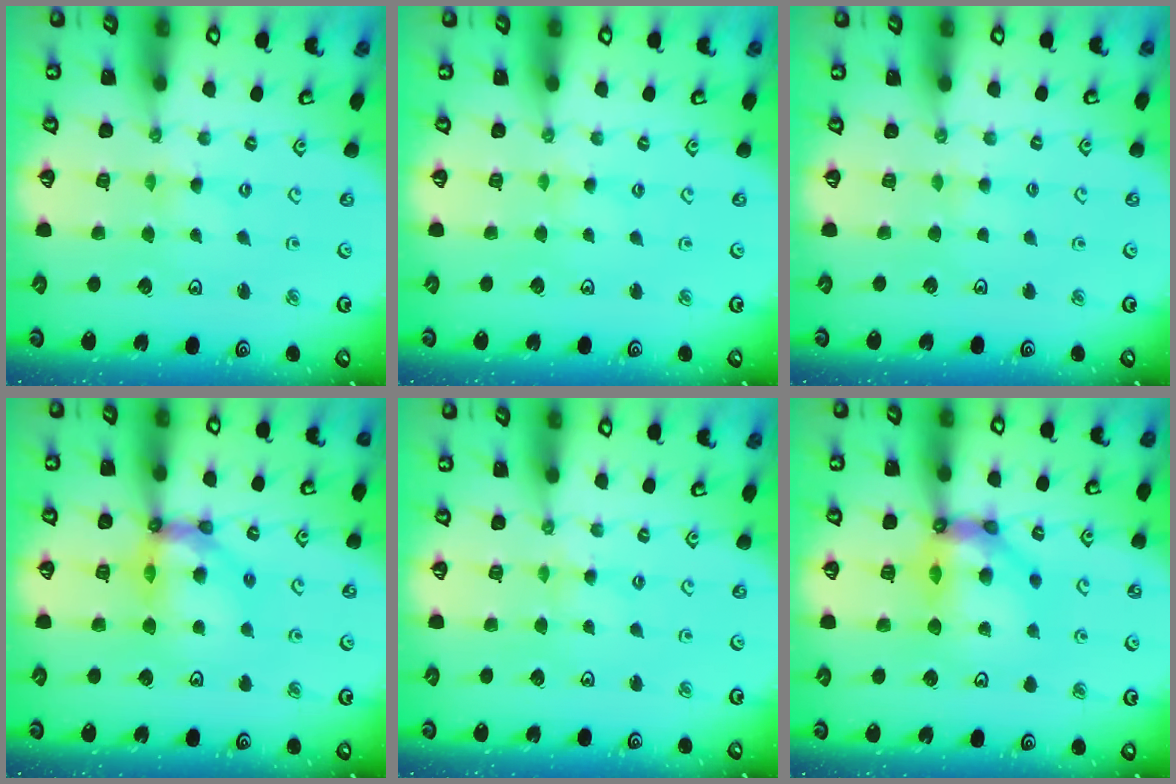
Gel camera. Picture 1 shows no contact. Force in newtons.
{"total": 1.0, "press": 0.9, "slide": 0.2}
{"total": 3.2, "press": 3.2, "slide": 0.5}
{"total": 11.9, "press": 11.8, "slide": 1.4}
{"total": 3.2, "press": 3.1, "slide": 0.5}
{"total": 12.0, "press": 11.7, "slide": 2.4}